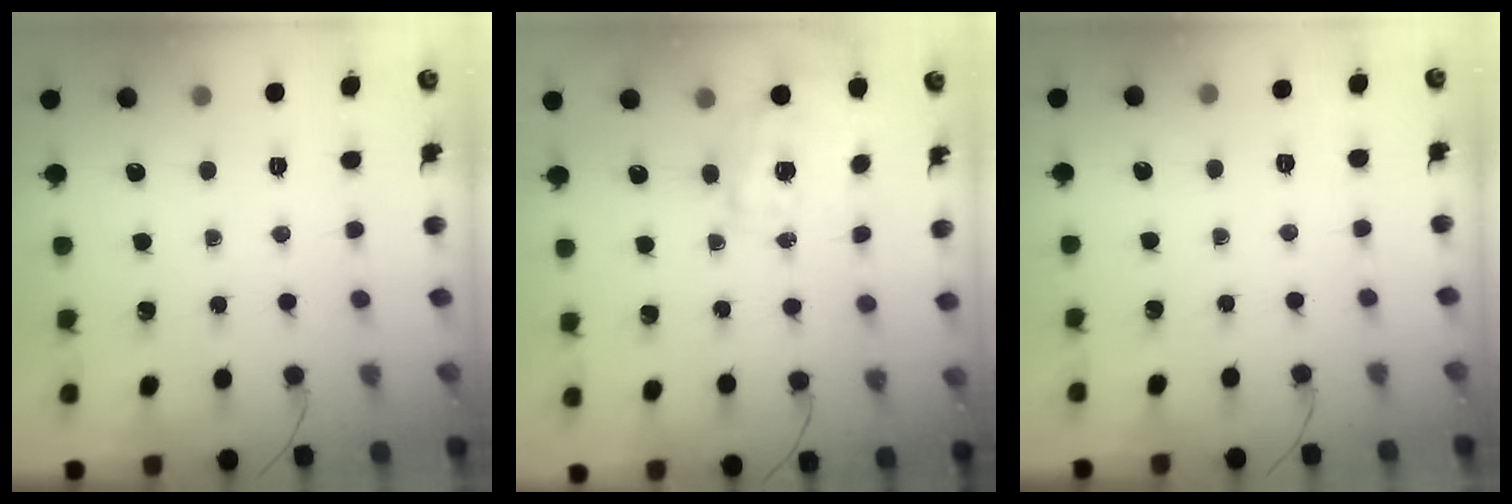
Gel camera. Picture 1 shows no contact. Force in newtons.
{"total": 1.2, "press": 1.0, "slide": 0.7}
{"total": 1.6, "press": 0.1, "slide": 1.6}